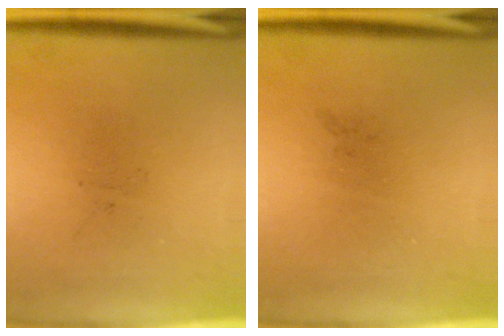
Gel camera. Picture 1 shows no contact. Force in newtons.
{"total": 0.0}